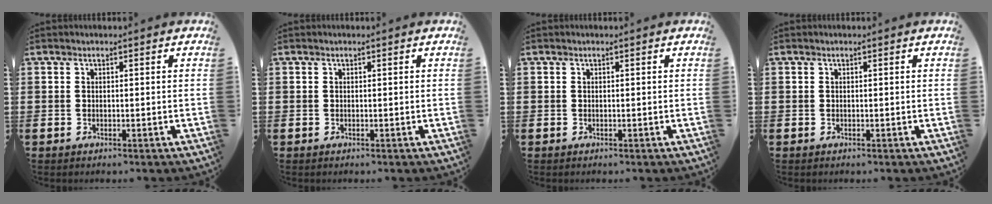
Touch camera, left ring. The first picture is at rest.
{"total": 0.0}
{"total": 0.0}
{"total": 0.0}